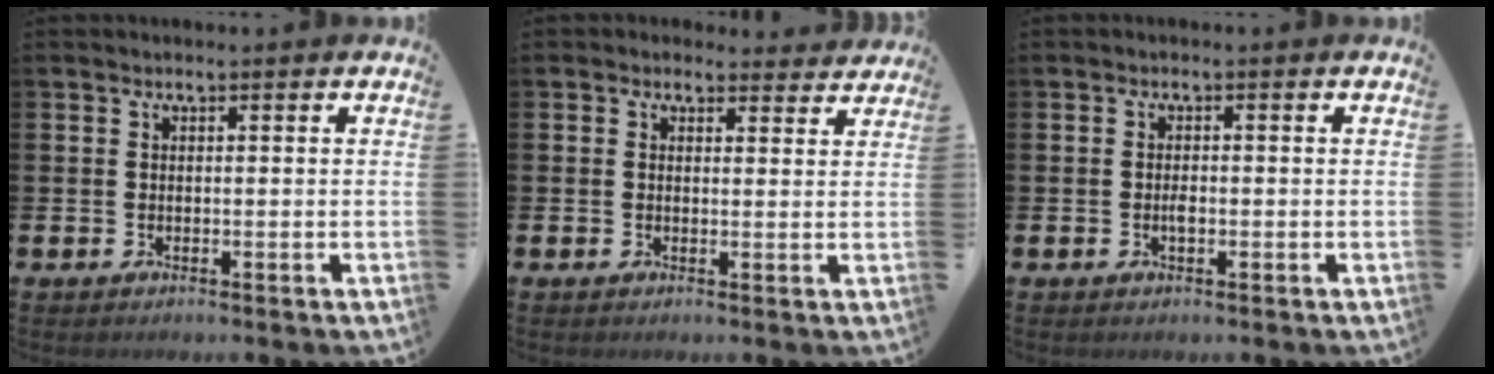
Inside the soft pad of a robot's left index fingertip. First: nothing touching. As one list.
[{"total": 1.8, "force": [1.6, 0.8, 0.0], "torque": [0.002, -0.005, 0.027]}, {"total": 1.2, "force": [-0.3, 0.5, 1.1], "torque": [-0.019, -0.001, -0.006]}]